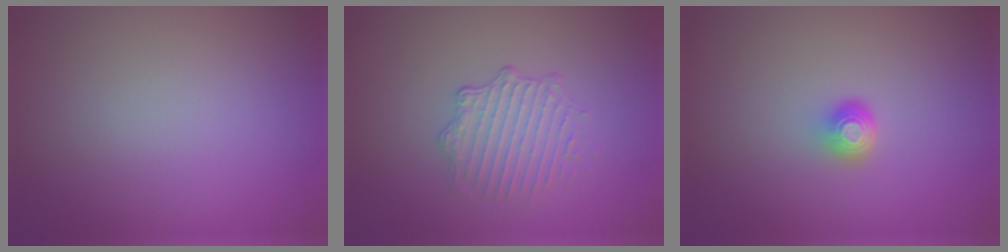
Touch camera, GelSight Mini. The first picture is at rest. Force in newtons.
{"total": 2.3, "press": 1.6, "slide": 1.6}
{"total": 1.6, "press": 1.2, "slide": 1.1}